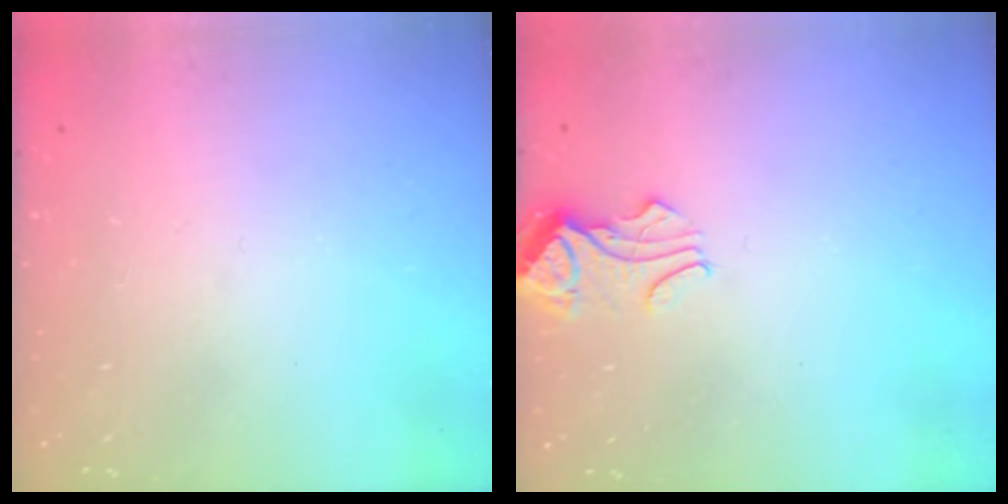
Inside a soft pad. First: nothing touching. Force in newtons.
{"total": 1.0, "press": 0.8, "slide": 0.5}